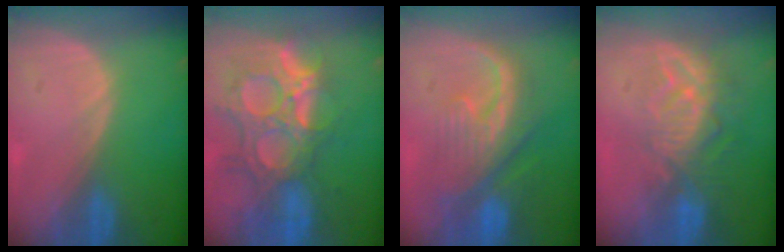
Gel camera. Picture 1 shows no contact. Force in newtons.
{"total": 13.4, "press": 11.4, "slide": 7.0}
{"total": 9.7, "press": 9.2, "slide": 3.2}
{"total": 9.4, "press": 8.2, "slide": 4.6}